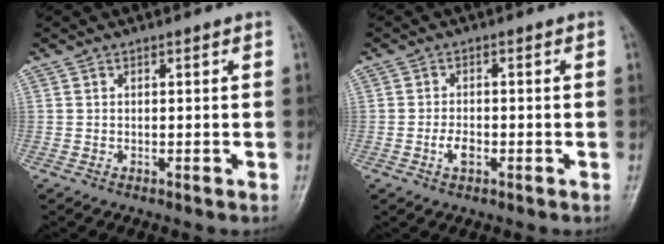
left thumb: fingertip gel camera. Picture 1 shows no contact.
{"total": 2.8, "force": [-1.2, 1.6, 2.0], "torque": [-0.030, 0.005, -0.023]}